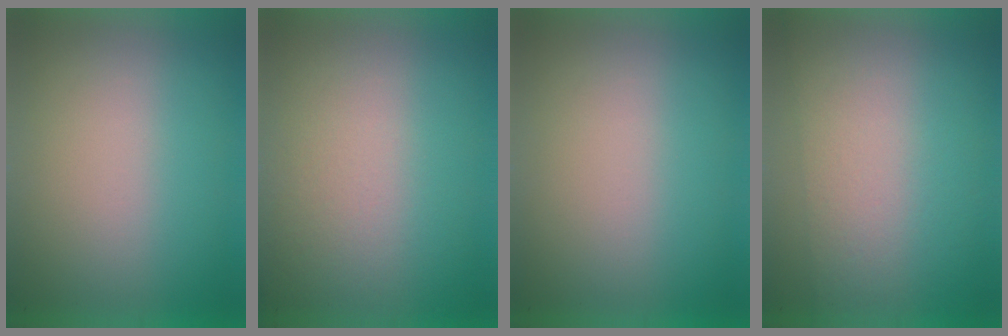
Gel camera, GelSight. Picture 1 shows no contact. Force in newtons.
{"total": 2.5}
{"total": 1.4}
{"total": 2.8}